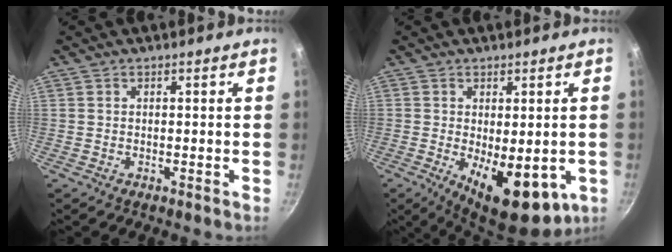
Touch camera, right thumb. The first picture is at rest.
{"total": 13.1, "force": [-2.9, 6.0, 11.3], "torque": [-0.137, -0.015, -0.023]}